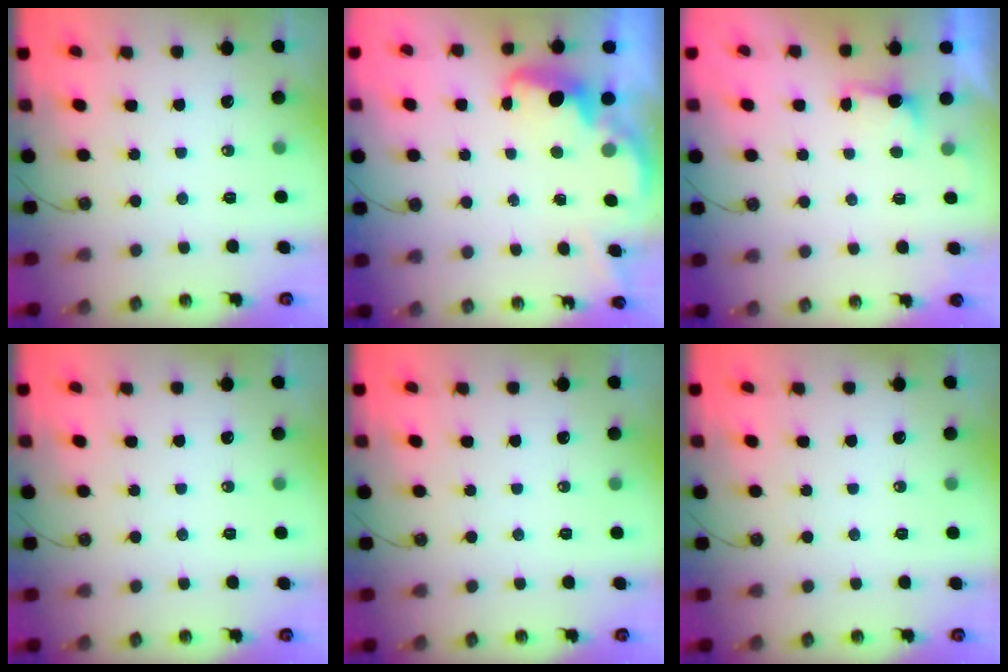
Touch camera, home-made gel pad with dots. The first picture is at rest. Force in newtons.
{"total": 2.6, "press": 2.6, "slide": 0.5}
{"total": 1.3, "press": 0.9, "slide": 0.8}
{"total": 0.0}
{"total": 0.0}
{"total": 0.0}